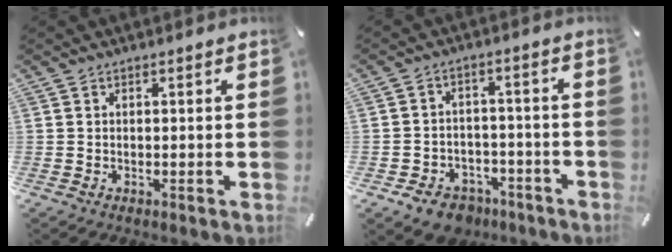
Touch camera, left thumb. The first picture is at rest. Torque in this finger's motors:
{"motor_torque": [-0.09, 0.18, 0.13, 0.13, 0.01]}